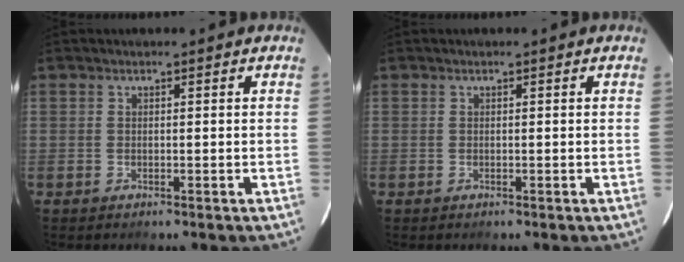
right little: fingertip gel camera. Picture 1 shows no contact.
{"total": 0.0}